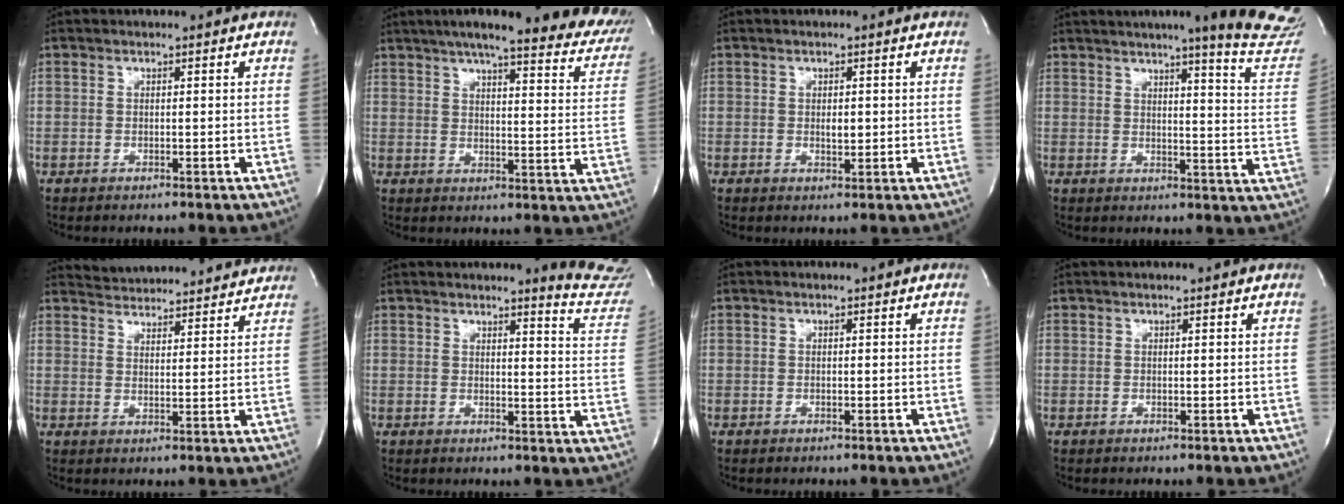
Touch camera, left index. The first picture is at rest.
{"total": 26.8, "force": [21.7, 4.6, 15.0], "torque": [-0.193, -0.020, 0.252]}
{"total": 1.5, "force": [0.0, 0.7, 1.3], "torque": [-0.021, -0.005, 0.001]}
{"total": 17.0, "force": [14.4, -0.8, 8.9], "torque": [-0.106, -0.082, 0.157]}
{"total": 14.4, "force": [14.0, 2.0, 2.7], "torque": [-0.040, 0.013, 0.181]}
{"total": 10.0, "force": [9.9, -0.6, 1.6], "torque": [-0.005, -0.099, 0.083]}
{"total": 0.0}
{"total": 1.2, "force": [1.1, -0.1, 0.4], "torque": [-0.009, 0.007, 0.014]}